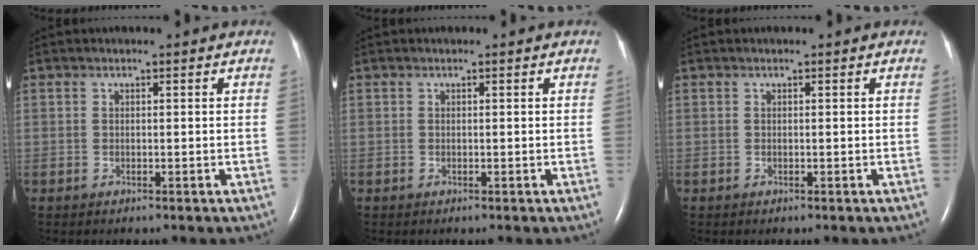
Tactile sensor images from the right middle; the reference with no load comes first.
{"total": 0.0}
{"total": 0.0}